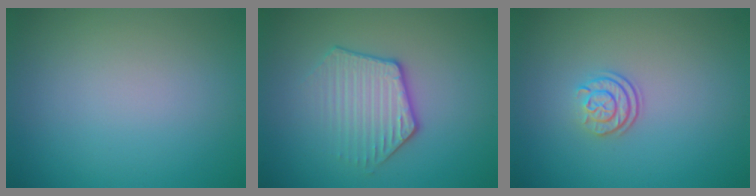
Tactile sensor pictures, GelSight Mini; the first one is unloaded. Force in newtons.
{"total": 3.6, "press": 3.1, "slide": 1.8}
{"total": 2.3, "press": 1.7, "slide": 1.6}